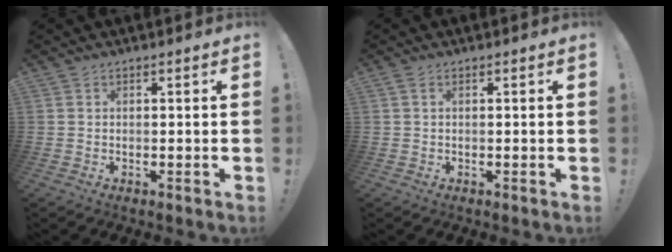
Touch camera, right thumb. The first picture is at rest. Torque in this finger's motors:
{"motor_torque": [-0.24, 0.14, 0.02, 0.14, 0.09]}